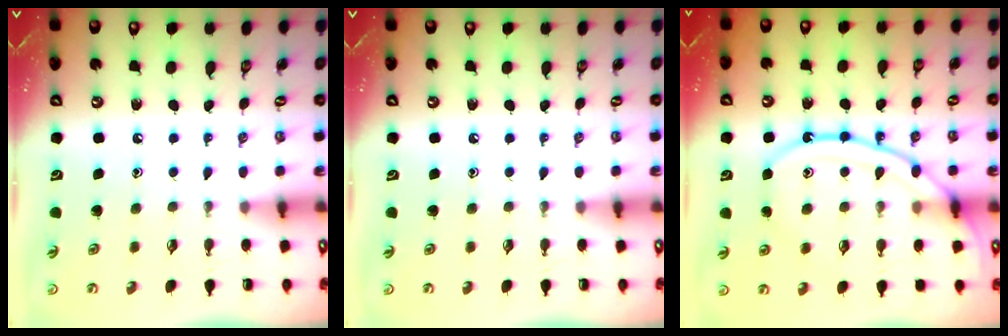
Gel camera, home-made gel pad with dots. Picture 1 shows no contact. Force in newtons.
{"total": 0.0}
{"total": 14.0, "press": 13.9, "slide": 1.6}